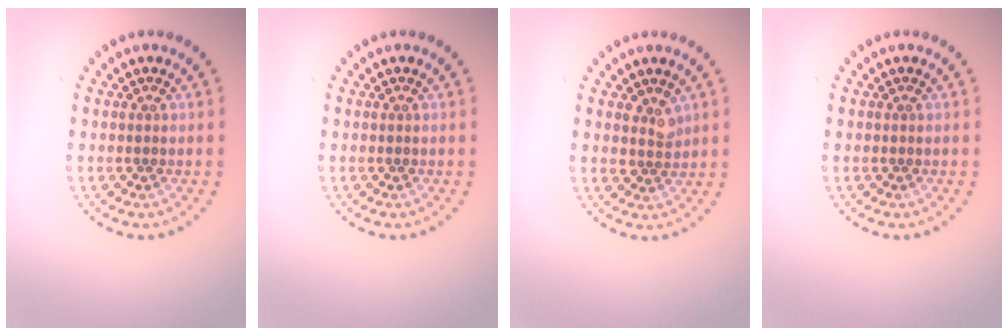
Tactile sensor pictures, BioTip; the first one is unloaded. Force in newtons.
{"total": 0.0}
{"total": 1.7, "press": 1.4, "slide": 1.0}
{"total": 0.0}